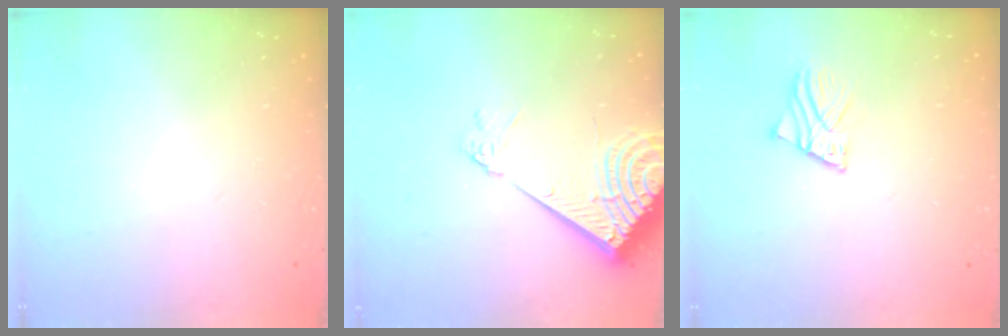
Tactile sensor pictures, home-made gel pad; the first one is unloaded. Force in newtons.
{"total": 11.4, "press": 11.3, "slide": 1.9}
{"total": 2.8, "press": 2.7, "slide": 0.3}